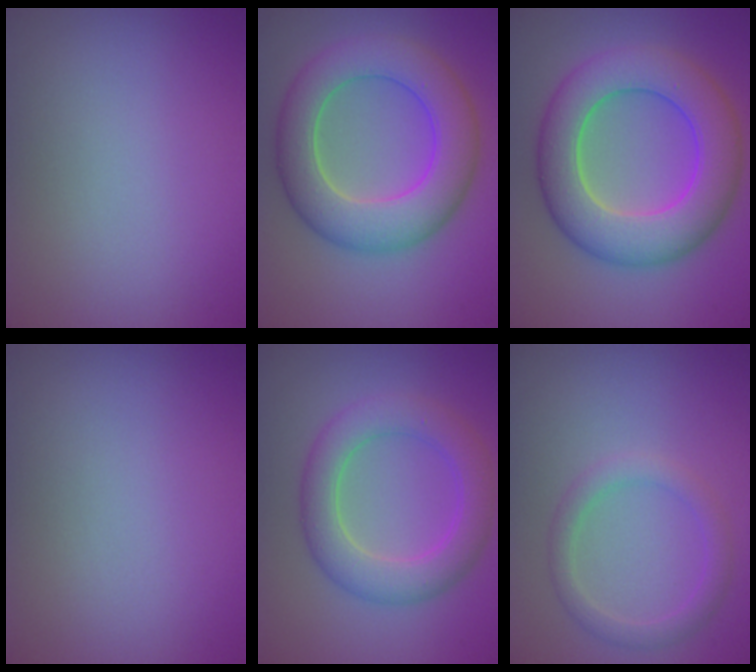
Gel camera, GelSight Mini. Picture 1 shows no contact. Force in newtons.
{"total": 7.8, "press": 7.8, "slide": 0.2}
{"total": 8.9, "press": 8.9, "slide": 0.2}
{"total": 0.0}
{"total": 5.2, "press": 5.2, "slide": 0.2}
{"total": 2.4, "press": 2.4, "slide": 0.1}